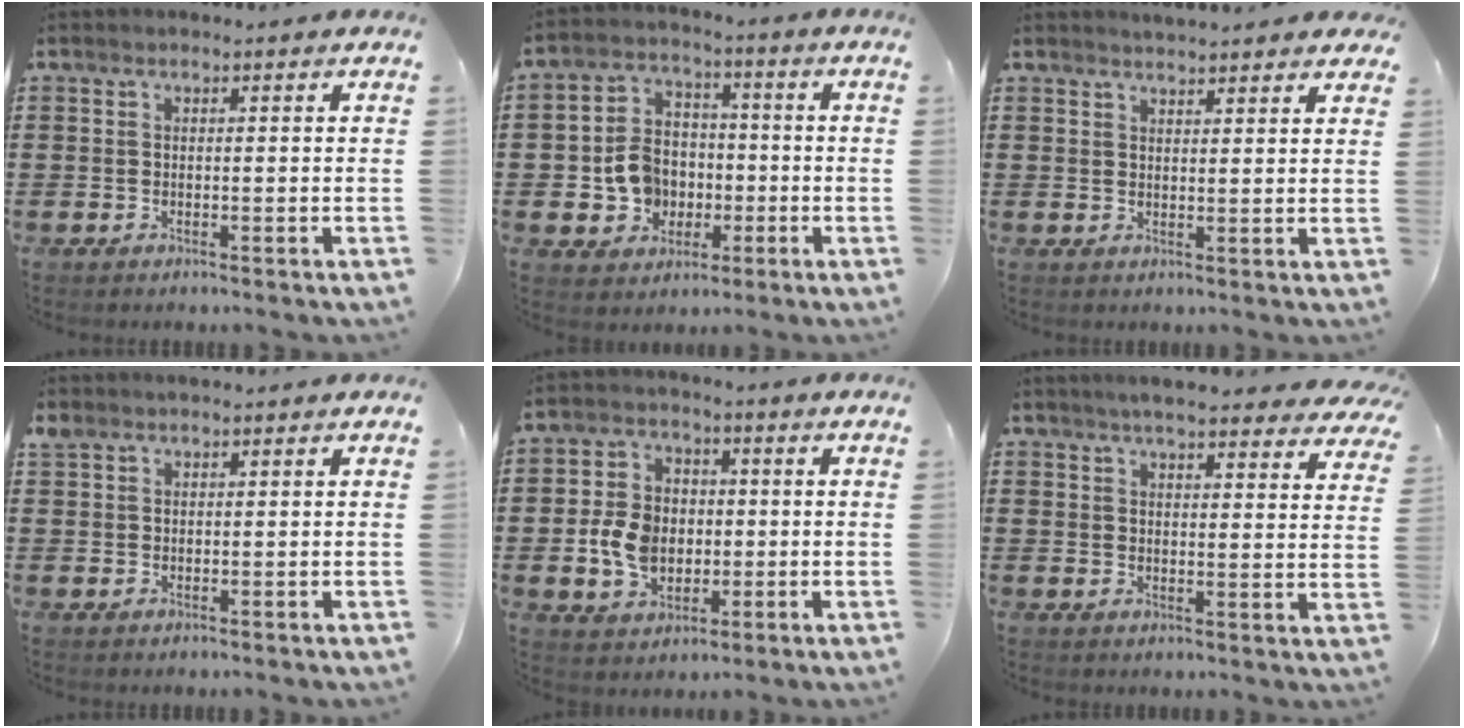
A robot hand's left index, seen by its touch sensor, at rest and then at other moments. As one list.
[{"total": 8.0, "force": [-1.4, 7.1, 3.5], "torque": [-0.100, 0.020, -0.025]}, {"total": 2.2, "force": [2.2, 0.0, 0.1], "torque": [-0.009, -0.004, 0.042]}, {"total": 1.3, "force": [1.1, 0.6, 0.4], "torque": [-0.011, 0.001, 0.022]}, {"total": 7.9, "force": [-0.8, 6.2, 4.8], "torque": [-0.110, 0.009, -0.018]}, {"total": 5.1, "force": [4.8, 0.2, 1.7], "torque": [-0.043, -0.018, 0.085]}]